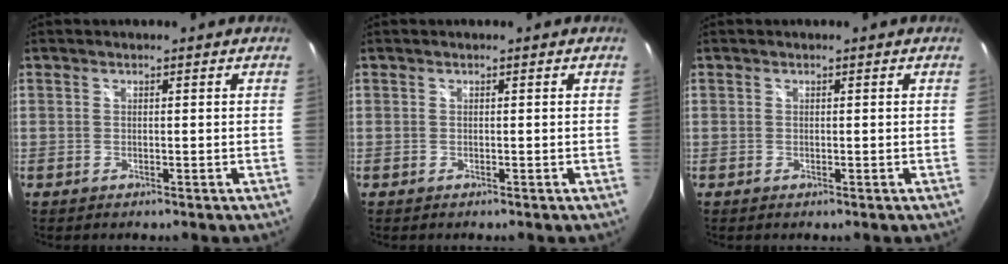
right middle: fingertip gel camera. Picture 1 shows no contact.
{"total": 0.0}
{"total": 0.0}